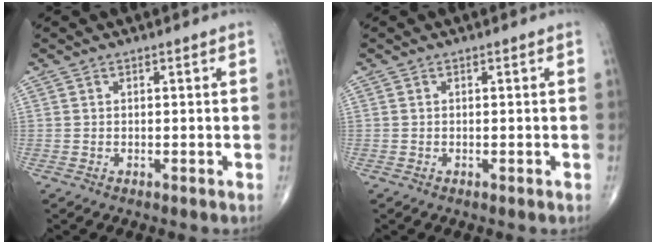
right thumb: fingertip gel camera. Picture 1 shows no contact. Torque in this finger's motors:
{"motor_torque": [-0.03, 0.23, -0.09, -0.02, 0.01]}